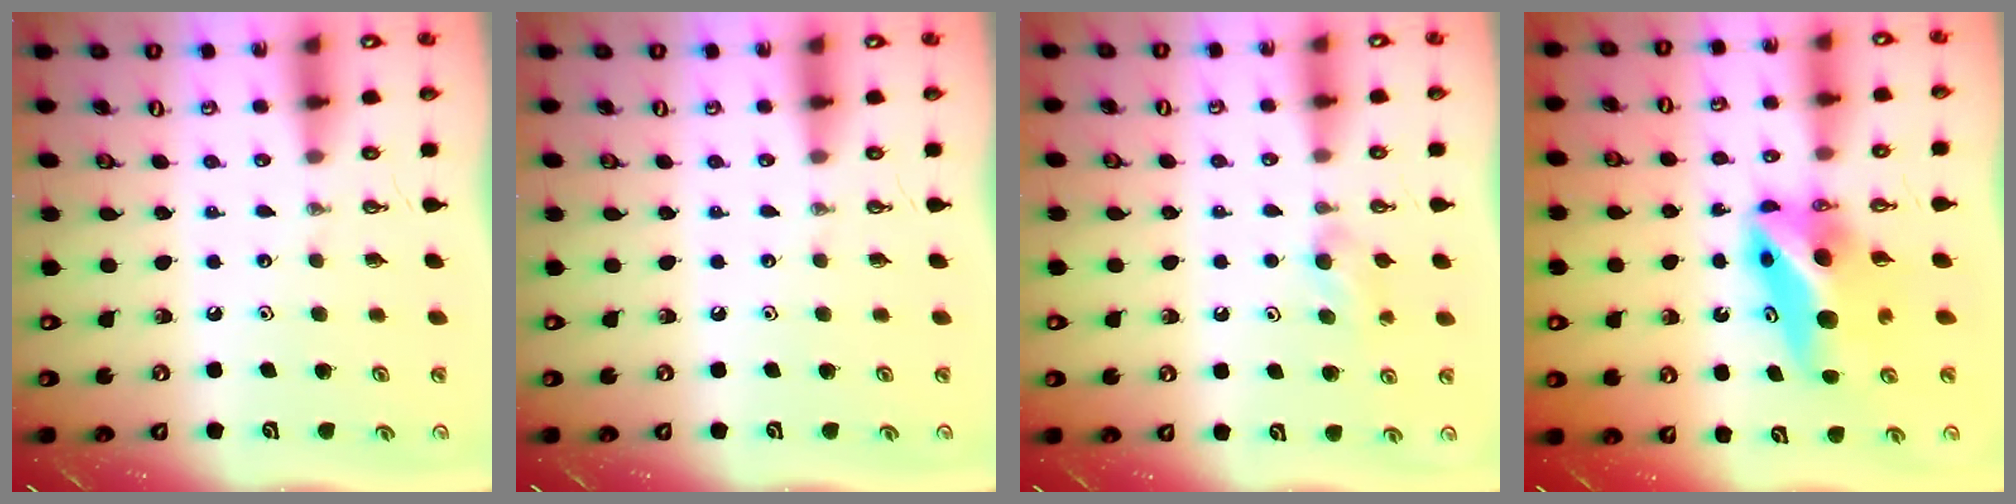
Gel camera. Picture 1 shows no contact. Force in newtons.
{"total": 0.0}
{"total": 4.7, "press": 4.6, "slide": 1.0}
{"total": 8.7, "press": 8.5, "slide": 1.8}